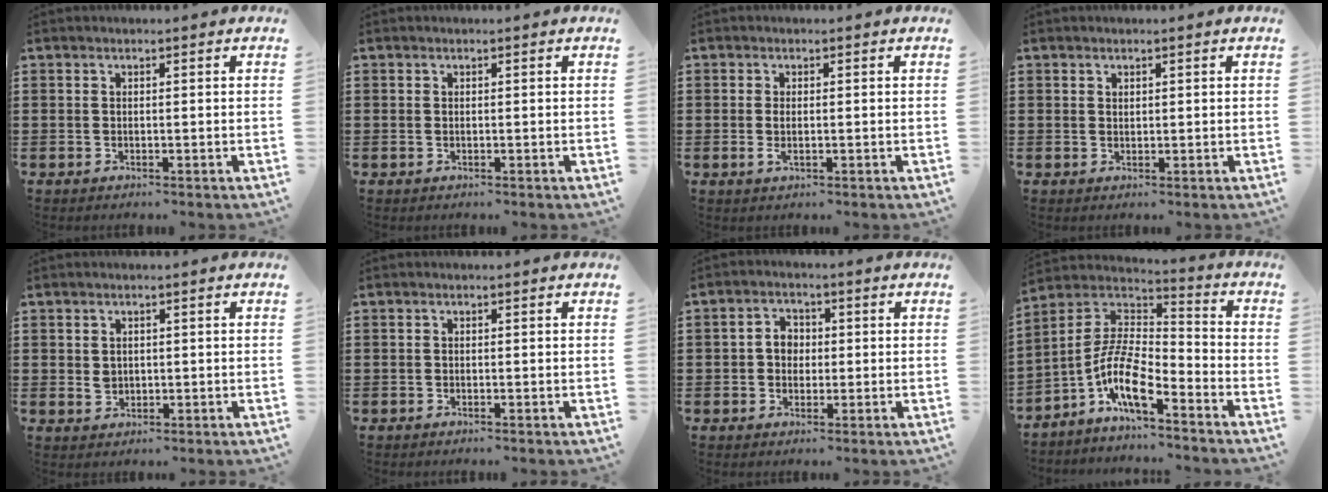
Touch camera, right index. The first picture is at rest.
{"total": 0.0}
{"total": 1.7, "force": [-0.1, 0.5, 1.6], "torque": [-0.039, -0.004, -0.004]}
{"total": 0.7, "force": [0.6, 0.4, 0.1], "torque": [-0.004, 0.001, 0.011]}
{"total": 1.8, "force": [0.3, 1.5, 1.0], "torque": [-0.023, 0.007, 0.005]}
{"total": 0.0}
{"total": 3.2, "force": [-0.2, 2.6, 1.8], "torque": [-0.041, 0.010, -0.007]}
{"total": 9.5, "force": [-5.5, 2.9, 7.3], "torque": [-0.174, -0.024, -0.115]}